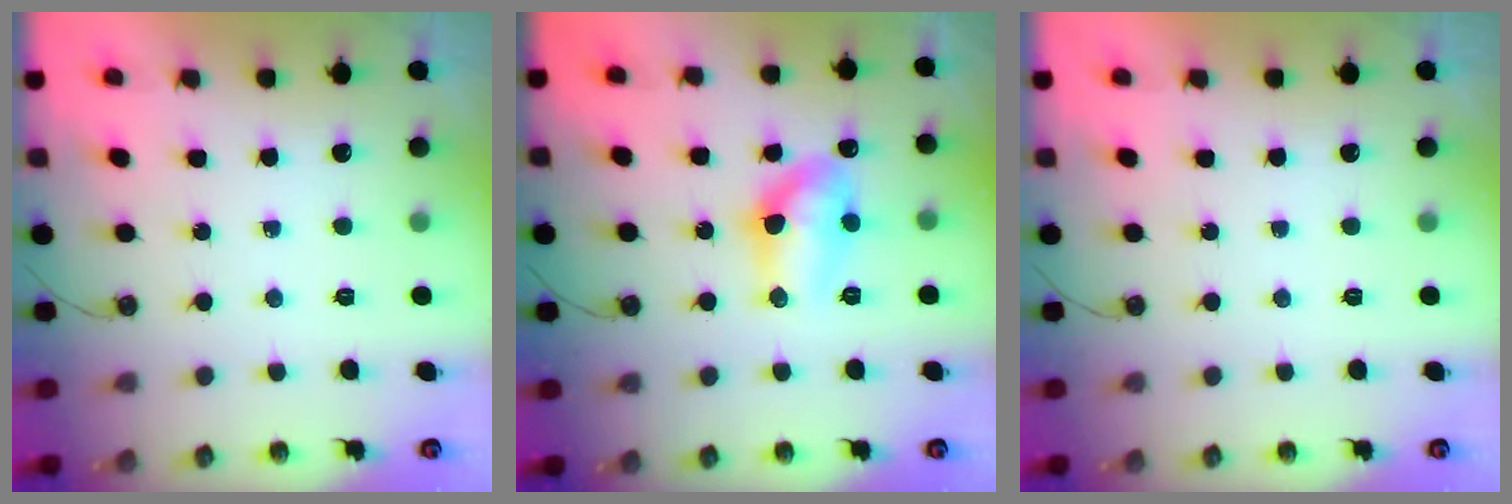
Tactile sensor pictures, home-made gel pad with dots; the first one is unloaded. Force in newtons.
{"total": 11.8, "press": 11.7, "slide": 1.1}
{"total": 0.0}